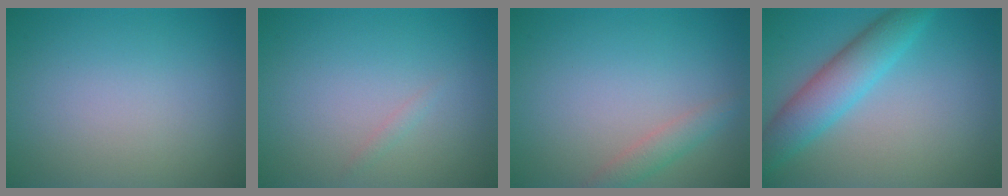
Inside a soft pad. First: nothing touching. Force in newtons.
{"total": 0.6, "press": 0.5, "slide": 0.1}
{"total": 1.8, "press": 1.8, "slide": 0.1}
{"total": 4.9, "press": 4.9, "slide": 0.2}